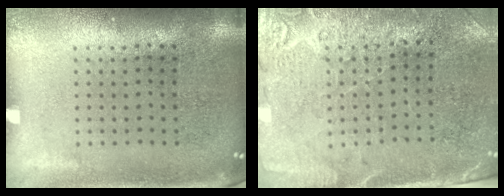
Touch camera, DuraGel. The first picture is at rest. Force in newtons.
{"total": 2.8, "press": 2.5, "slide": 1.1}